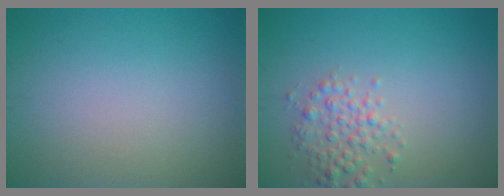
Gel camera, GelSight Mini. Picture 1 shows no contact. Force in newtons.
{"total": 2.7, "press": 2.7, "slide": 0.1}